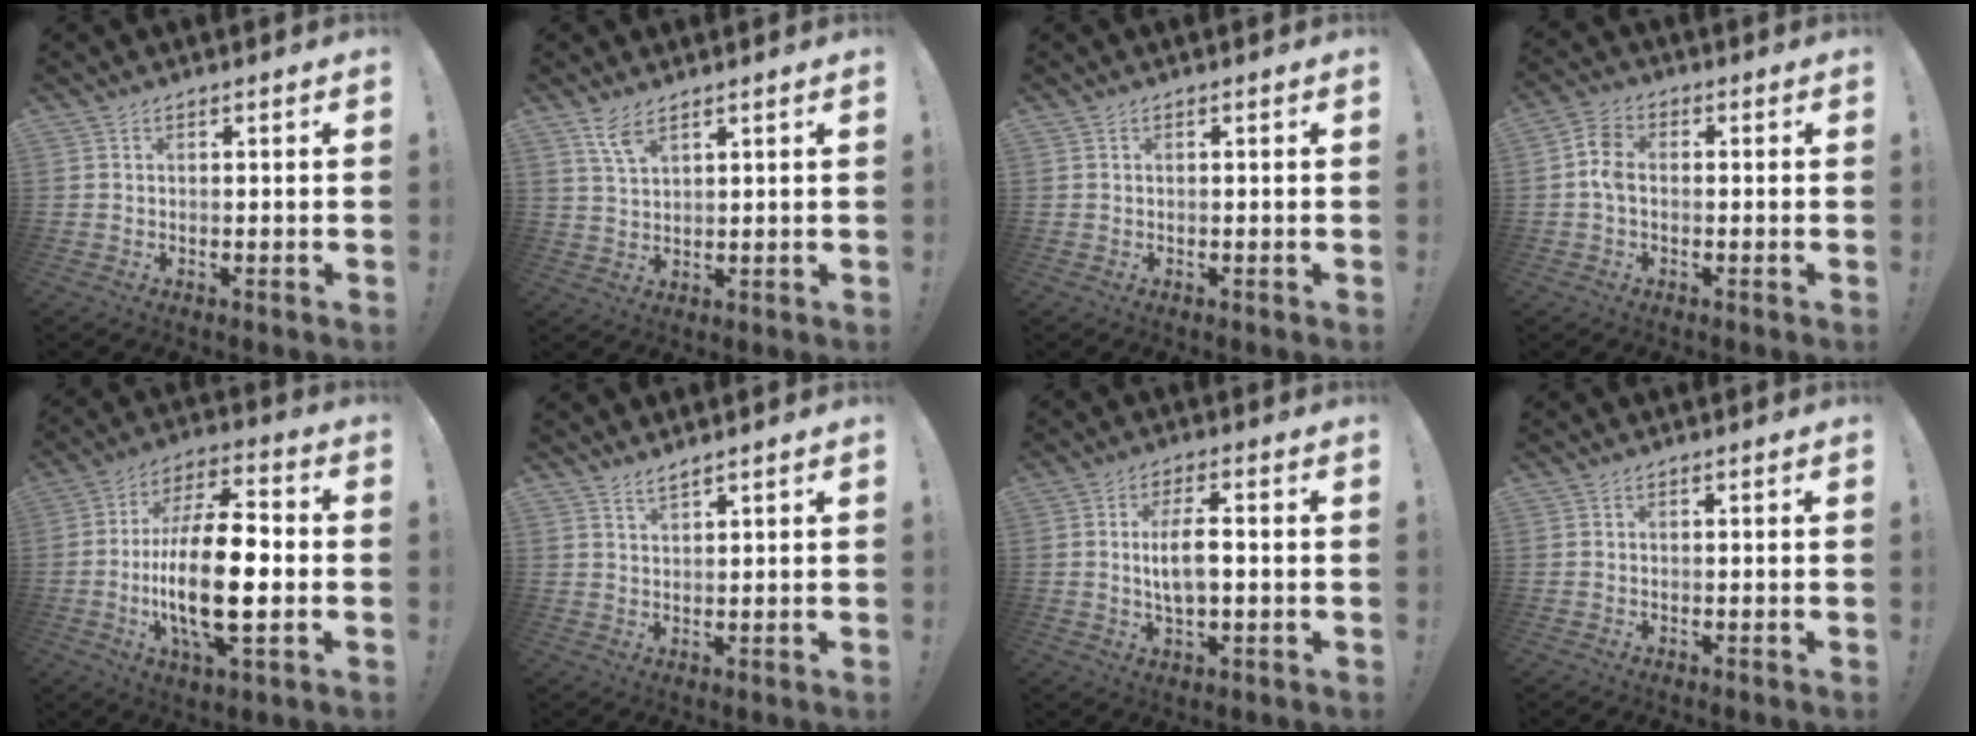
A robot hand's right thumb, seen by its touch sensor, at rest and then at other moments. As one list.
[{"total": 5.7, "force": [4.0, 1.9, 3.5], "torque": [-0.065, -0.021, 0.072]}, {"total": 0.0}, {"total": 6.5, "force": [-0.4, 4.2, 4.9], "torque": [-0.093, 0.014, -0.005]}, {"total": 20.3, "force": [-3.2, 7.6, 18.5], "torque": [-0.352, 0.002, -0.054]}, {"total": 2.4, "force": [2.2, 0.1, 0.9], "torque": [-0.021, -0.013, 0.041]}, {"total": 7.7, "force": [0.1, 2.8, 7.1], "torque": [-0.132, 0.001, -0.003]}, {"total": 0.0}]